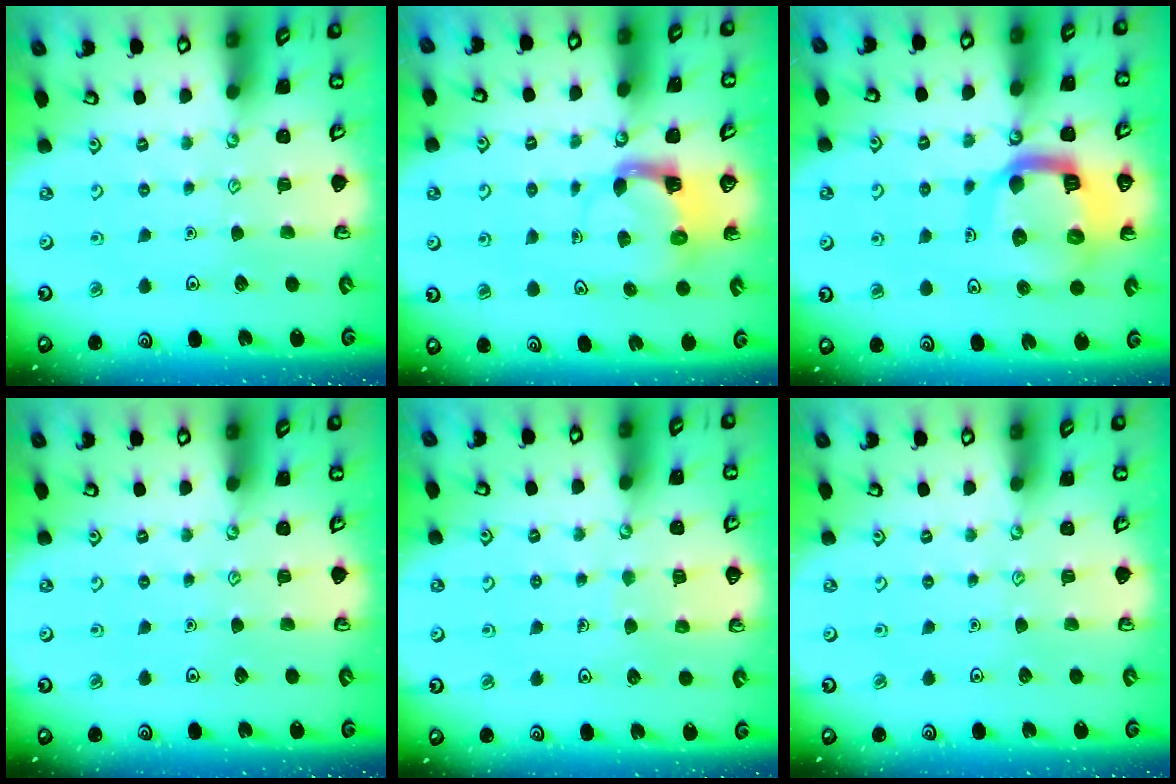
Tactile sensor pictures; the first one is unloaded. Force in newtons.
{"total": 3.7, "press": 3.6, "slide": 0.5}
{"total": 15.3, "press": 15.2, "slide": 1.8}
{"total": 0.0}
{"total": 5.7, "press": 5.7, "slide": 0.4}
{"total": 0.0}